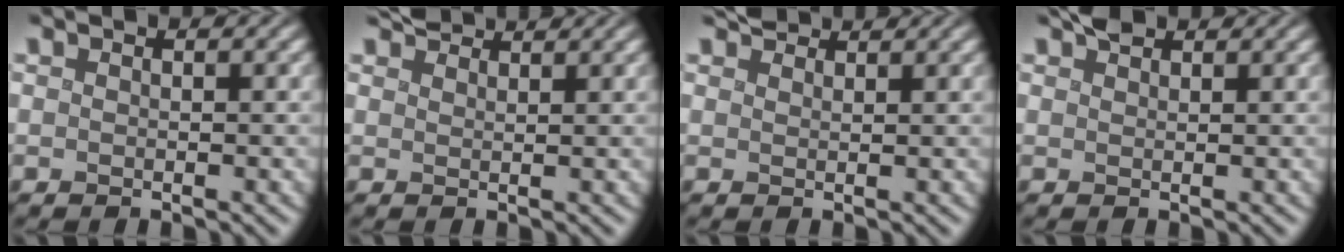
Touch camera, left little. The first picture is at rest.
{"total": 2.5, "force": [2.4, 0.3, 0.6], "torque": [-0.008, 0.007, 0.042]}
{"total": 2.2, "force": [2.1, 0.4, 0.5], "torque": [-0.007, 0.007, 0.034]}
{"total": 1.6, "force": [1.5, 0.4, 0.6], "torque": [-0.008, 0.007, 0.027]}